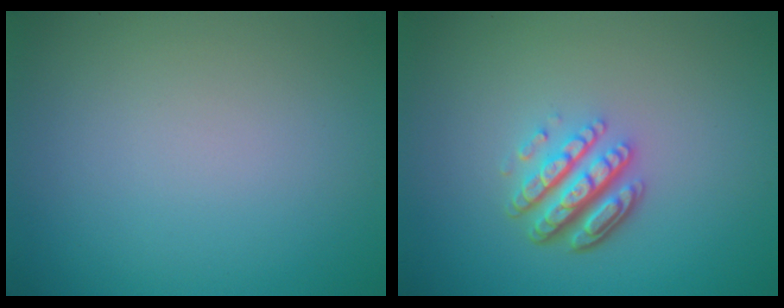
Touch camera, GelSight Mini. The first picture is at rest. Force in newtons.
{"total": 4.9, "press": 3.5, "slide": 3.4}